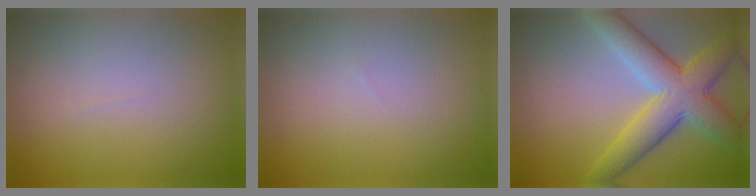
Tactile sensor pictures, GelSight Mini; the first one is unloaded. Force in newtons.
{"total": 0.0}
{"total": 7.5, "press": 7.5, "slide": 0.2}